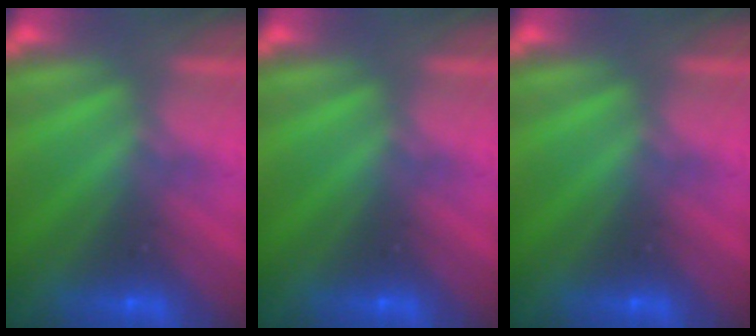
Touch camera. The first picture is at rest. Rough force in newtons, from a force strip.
{"total": 0.0}
{"total": 0.0}